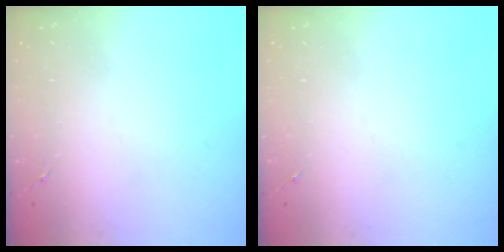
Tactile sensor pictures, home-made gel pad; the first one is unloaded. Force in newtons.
{"total": 0.0}